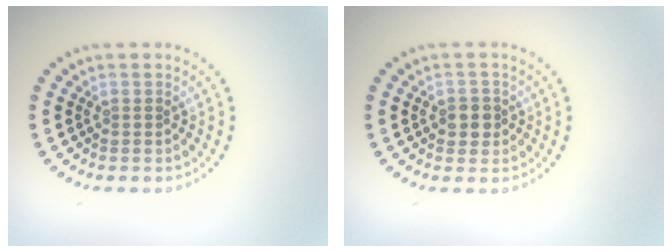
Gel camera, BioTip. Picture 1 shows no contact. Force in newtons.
{"total": 1.8, "press": 1.8, "slide": 0.6}